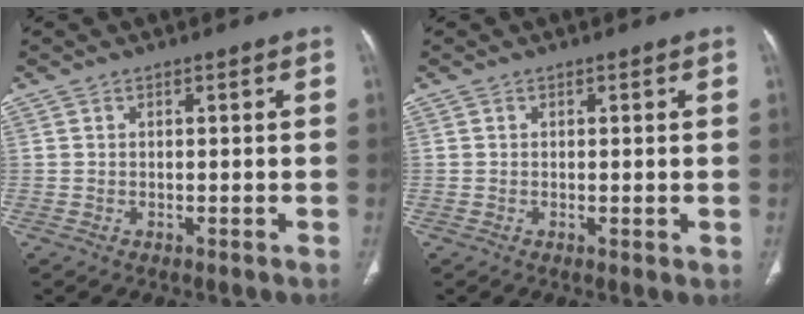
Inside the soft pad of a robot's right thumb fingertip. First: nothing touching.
{"total": 0.7, "force": [0.0, 0.1, 0.7], "torque": [-0.017, -0.005, -0.001]}